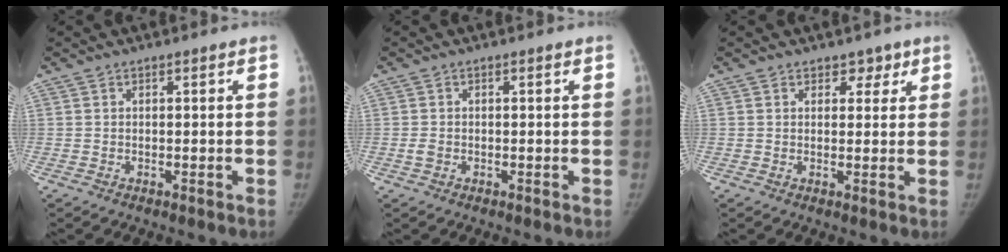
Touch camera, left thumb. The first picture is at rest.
{"total": 1.2, "force": [-0.3, 0.9, 0.7], "torque": [-0.015, 0.000, -0.007]}
{"total": 2.7, "force": [1.8, 1.9, 0.7], "torque": [0.018, -0.008, 0.020]}